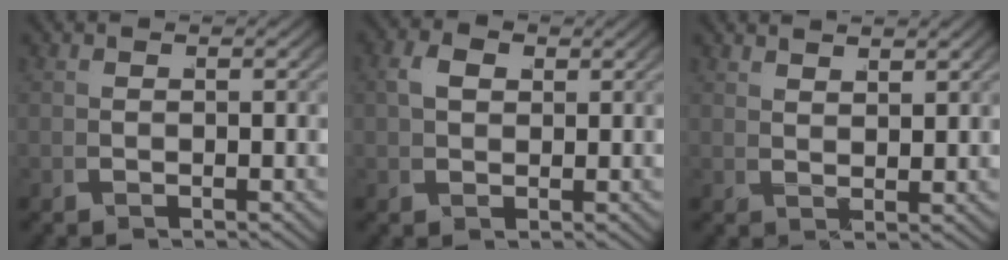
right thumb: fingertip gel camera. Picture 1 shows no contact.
{"total": 2.5, "force": [1.5, 1.2, 1.5], "torque": [-0.031, 0.000, 0.032]}
{"total": 2.5, "force": [2.4, -0.1, 0.5], "torque": [0.000, 0.004, 0.050]}